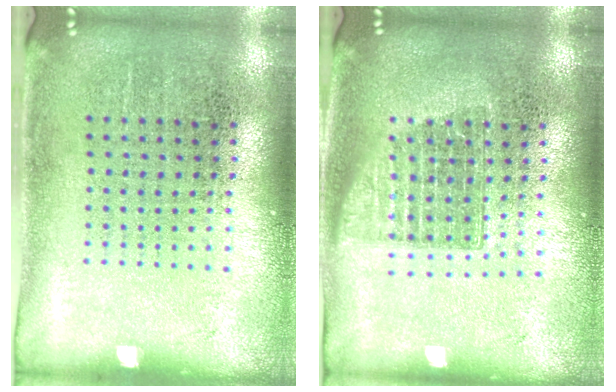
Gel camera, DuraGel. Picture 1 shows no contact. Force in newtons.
{"total": 1.4, "press": 1.1, "slide": 0.8}